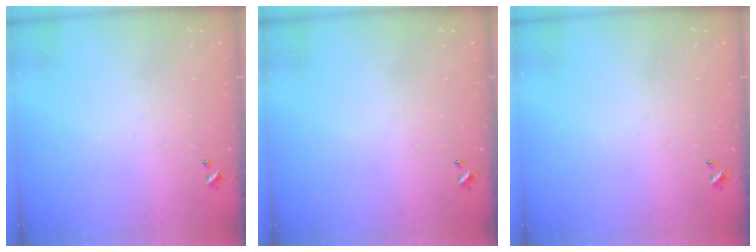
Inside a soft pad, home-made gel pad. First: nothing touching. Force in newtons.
{"total": 0.0}
{"total": 0.0}